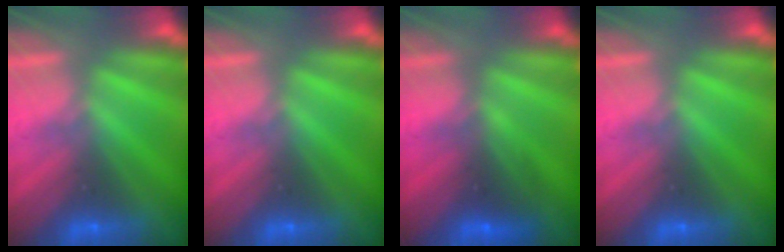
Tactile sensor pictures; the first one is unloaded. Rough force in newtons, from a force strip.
{"total": 0.0}
{"total": 2.7}
{"total": 0.0}